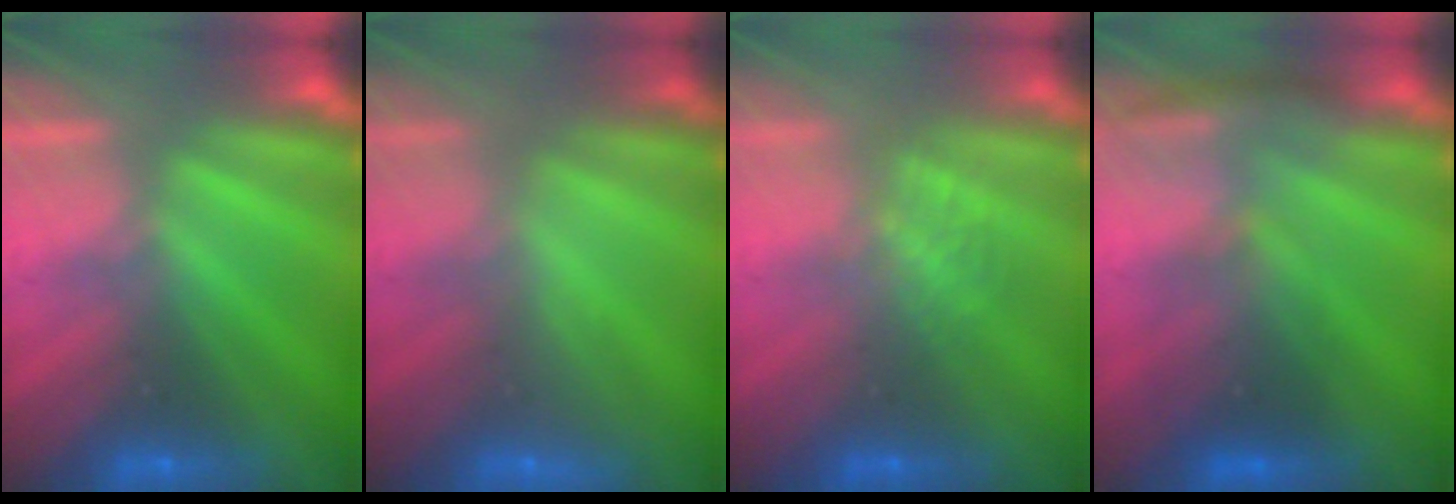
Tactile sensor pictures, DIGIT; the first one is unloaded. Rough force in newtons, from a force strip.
{"total": 2.3}
{"total": 1.0}
{"total": 2.7}